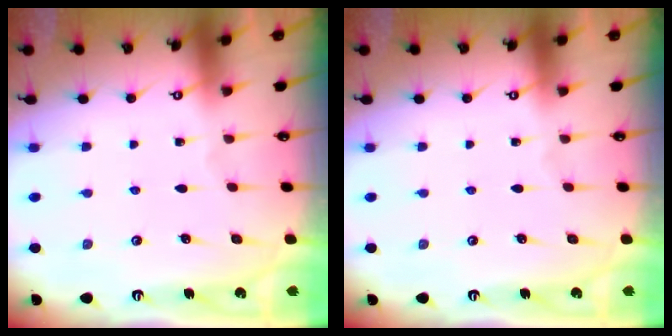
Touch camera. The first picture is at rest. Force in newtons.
{"total": 0.0}